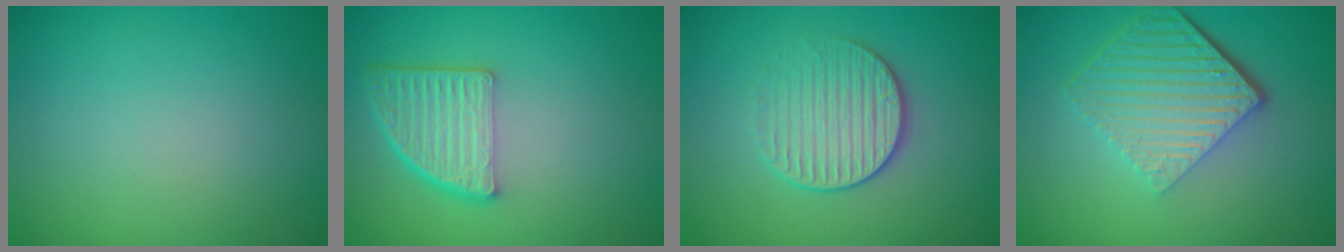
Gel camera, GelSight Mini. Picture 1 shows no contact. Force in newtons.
{"total": 5.1, "press": 3.7, "slide": 3.5}
{"total": 3.2, "press": 2.9, "slide": 1.4}
{"total": 6.4, "press": 4.3, "slide": 4.8}